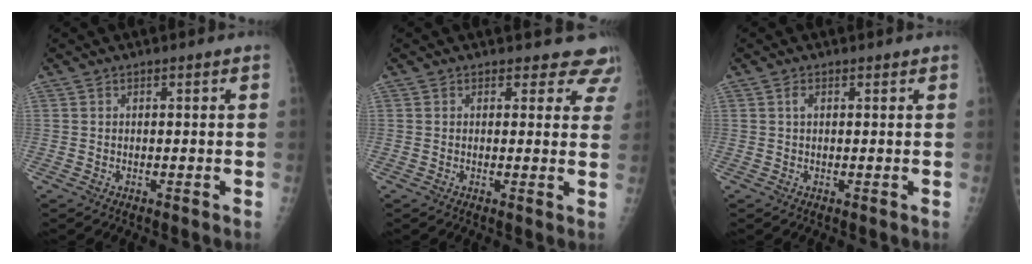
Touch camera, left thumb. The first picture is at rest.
{"total": 6.2, "force": [5.4, 3.0, 0.0], "torque": [0.052, -0.022, 0.029]}
{"total": 1.2, "force": [0.5, 0.7, 0.8], "torque": [-0.013, 0.000, 0.006]}